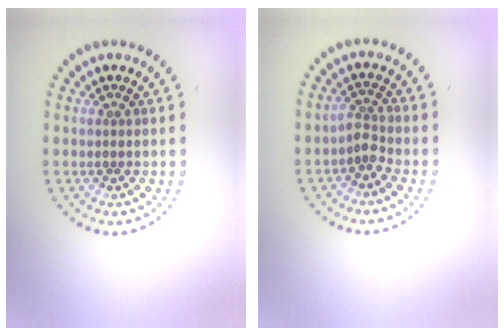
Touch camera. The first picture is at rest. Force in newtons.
{"total": 1.9, "press": 1.3, "slide": 1.3}